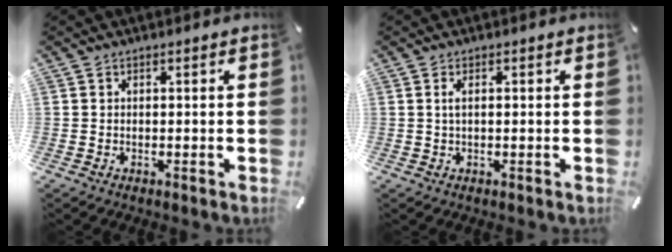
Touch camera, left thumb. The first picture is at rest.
{"total": 1.8, "force": [0.2, 0.5, 1.7], "torque": [-0.035, 0.000, 0.002]}